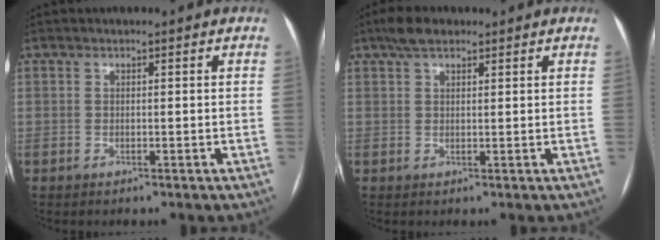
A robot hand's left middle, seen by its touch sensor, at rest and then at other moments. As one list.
[{"total": 3.7, "force": [2.7, 1.5, 2.1], "torque": [-0.048, 0.017, 0.049]}]